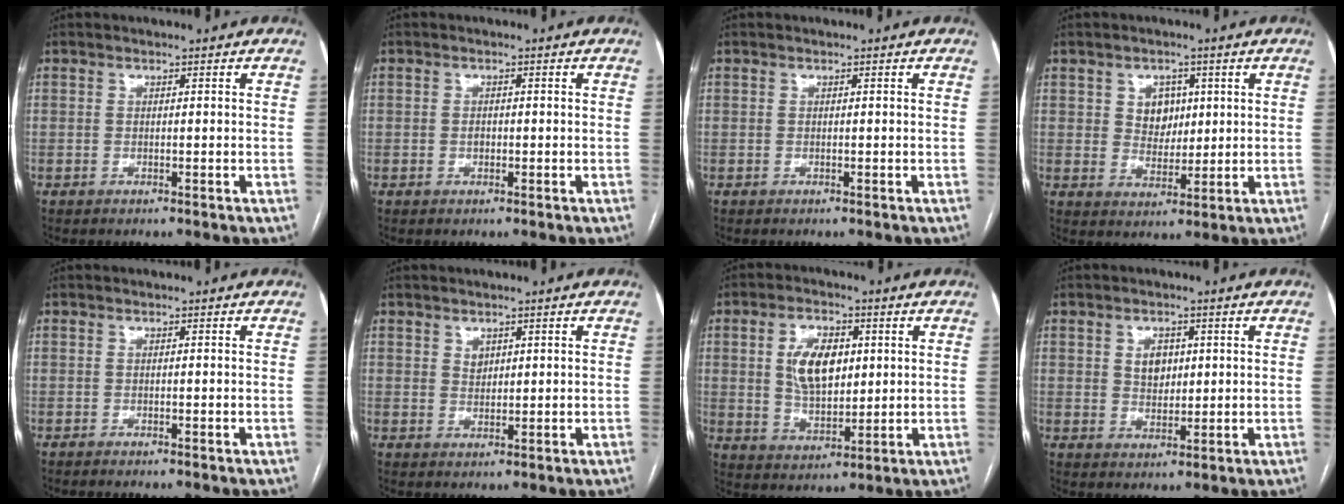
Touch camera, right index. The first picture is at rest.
{"total": 0.9, "force": [-0.2, 0.6, 0.7], "torque": [-0.011, 0.001, -0.002]}
{"total": 0.0}
{"total": 5.1, "force": [1.6, 4.1, 2.5], "torque": [-0.039, 0.006, 0.033]}
{"total": 1.4, "force": [-1.2, -0.1, 0.6], "torque": [-0.007, 0.001, -0.015]}
{"total": 1.8, "force": [1.0, 1.3, 0.8], "torque": [-0.012, -0.002, 0.020]}
{"total": 8.8, "force": [2.0, 4.8, 7.0], "torque": [-0.134, 0.009, 0.044]}
{"total": 3.8, "force": [1.1, 2.7, 2.5], "torque": [-0.041, 0.002, 0.024]}